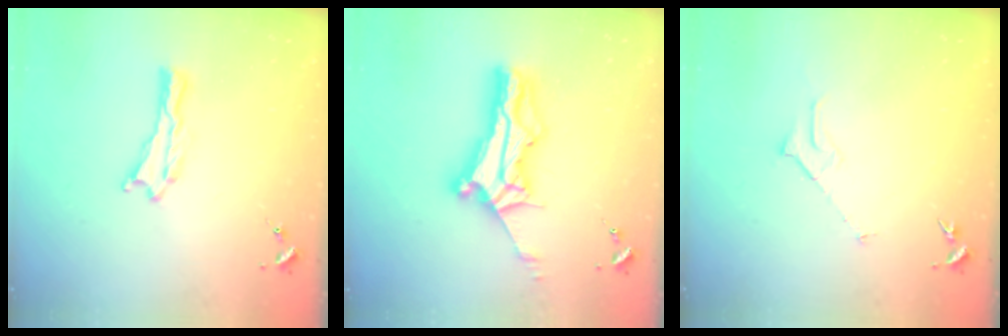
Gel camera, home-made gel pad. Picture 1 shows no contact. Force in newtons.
{"total": 10.8, "press": 10.7, "slide": 0.8}
{"total": 2.3, "press": 2.3, "slide": 0.2}